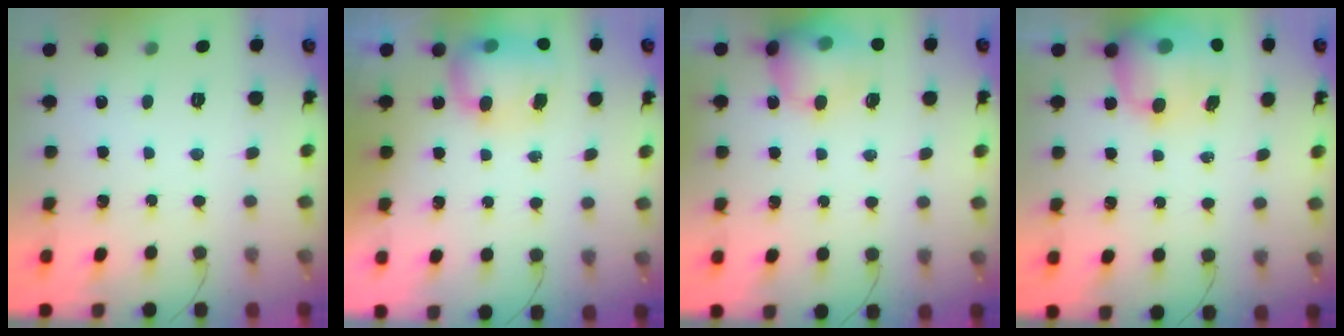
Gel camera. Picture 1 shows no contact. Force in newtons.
{"total": 8.7, "press": 8.3, "slide": 2.5}
{"total": 15.0, "press": 13.8, "slide": 5.7}
{"total": 12.7, "press": 12.2, "slide": 3.4}